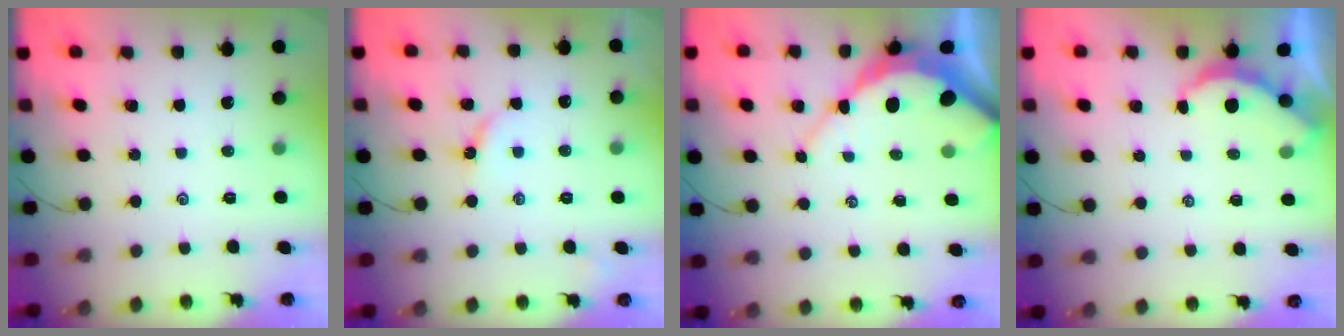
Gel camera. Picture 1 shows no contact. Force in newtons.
{"total": 4.2, "press": 4.2, "slide": 0.4}
{"total": 8.5, "press": 8.5, "slide": 0.7}
{"total": 2.6, "press": 2.6, "slide": 0.3}